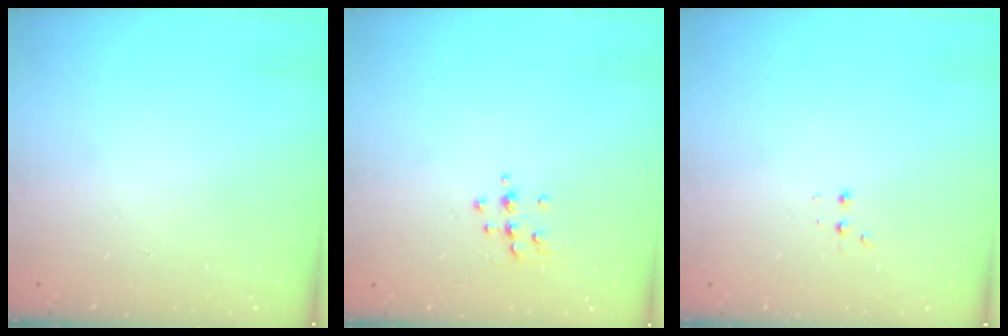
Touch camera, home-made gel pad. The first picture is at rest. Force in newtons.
{"total": 6.3, "press": 6.2, "slide": 0.9}
{"total": 2.4, "press": 2.2, "slide": 0.9}